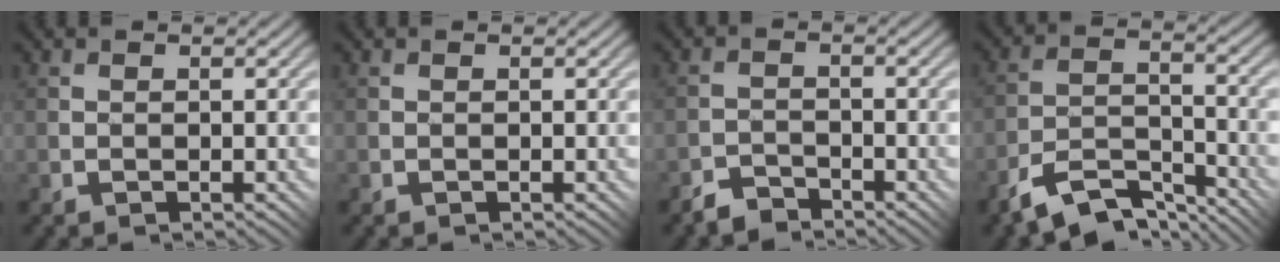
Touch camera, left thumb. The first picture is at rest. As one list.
[{"total": 0.0}, {"total": 2.4, "force": [-2.2, 0.7, 0.6], "torque": [-0.006, 0.008, -0.047]}, {"total": 7.5, "force": [-6.1, 2.1, 3.7], "torque": [-0.061, 0.006, -0.124]}]